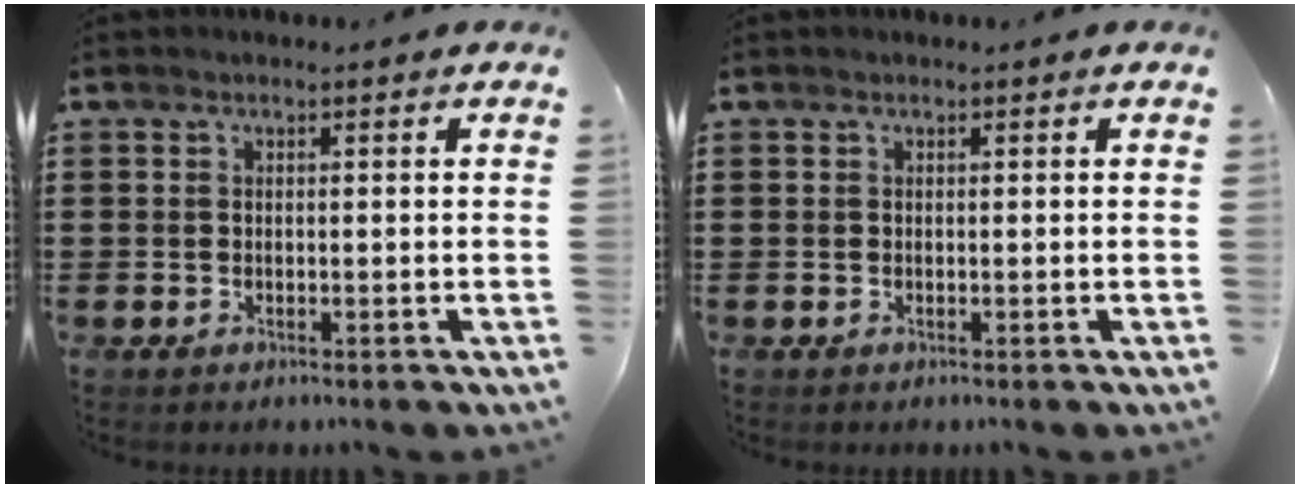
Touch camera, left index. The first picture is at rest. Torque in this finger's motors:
{"motor_torque": [0.27, 0.28, 0.04, 0.00]}